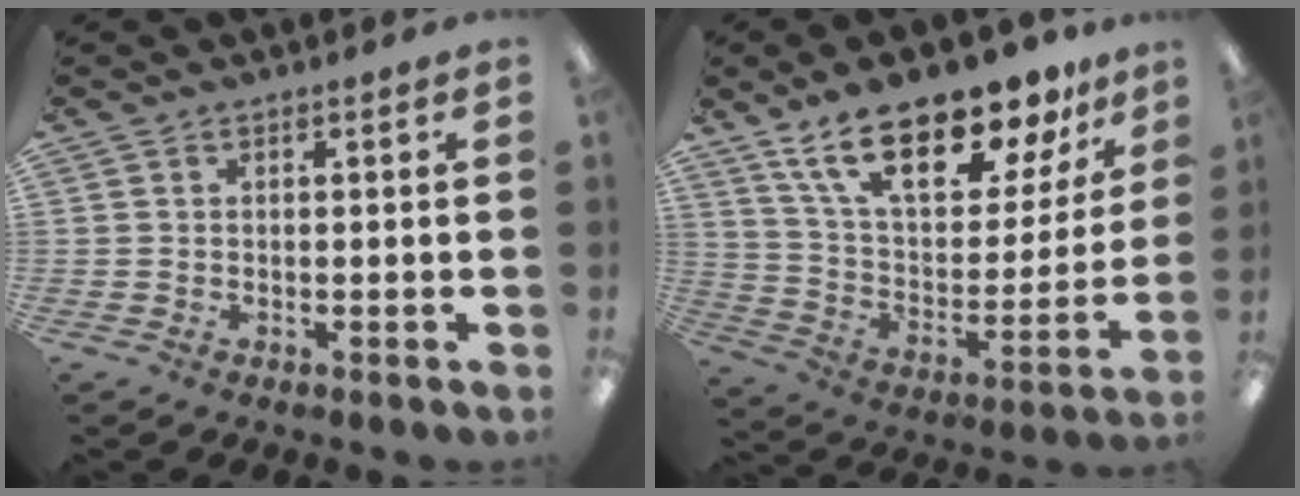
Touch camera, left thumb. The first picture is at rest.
{"total": 22.3, "force": [16.4, 8.3, 12.6], "torque": [-0.221, -0.099, 0.285]}